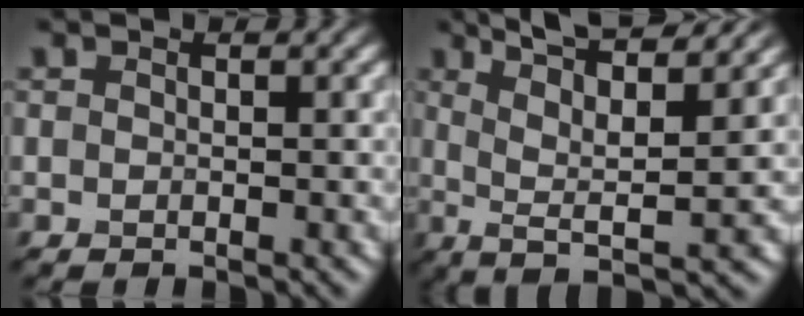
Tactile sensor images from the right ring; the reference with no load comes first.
{"total": 7.5, "force": [3.1, 1.9, 6.5], "torque": [-0.105, 0.017, 0.052]}